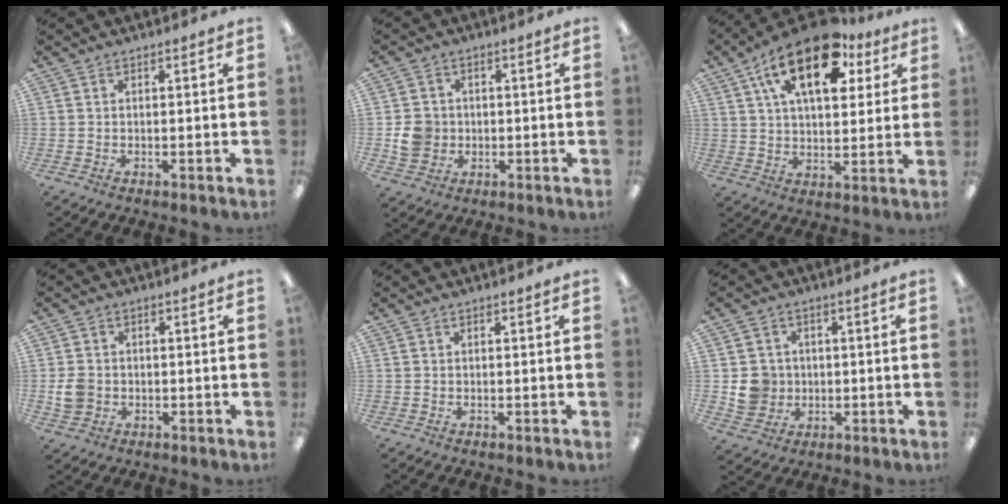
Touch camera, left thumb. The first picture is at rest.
{"total": 6.0, "force": [-0.6, 5.6, 2.1], "torque": [-0.033, 0.009, -0.009]}
{"total": 19.9, "force": [10.3, 9.9, 13.8], "torque": [-0.232, -0.031, 0.171]}
{"total": 4.5, "force": [-0.5, 4.0, 2.1], "torque": [-0.034, 0.004, -0.010]}
{"total": 0.0}
{"total": 6.8, "force": [-0.1, 6.7, 1.3], "torque": [-0.016, 0.009, 0.005]}